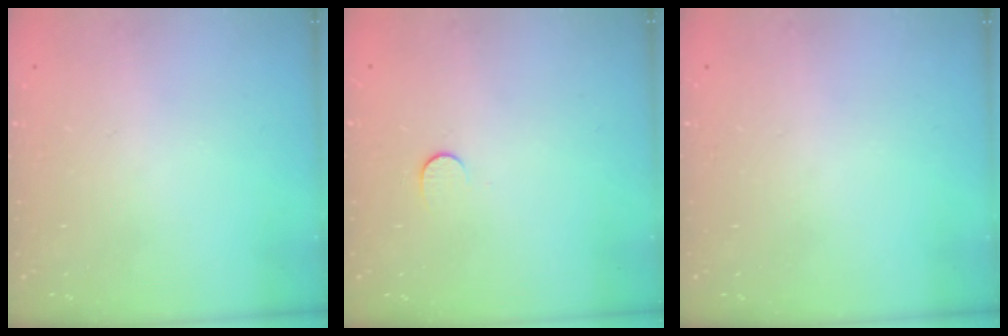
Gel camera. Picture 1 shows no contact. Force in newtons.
{"total": 5.2, "press": 5.2, "slide": 0.5}
{"total": 0.0}